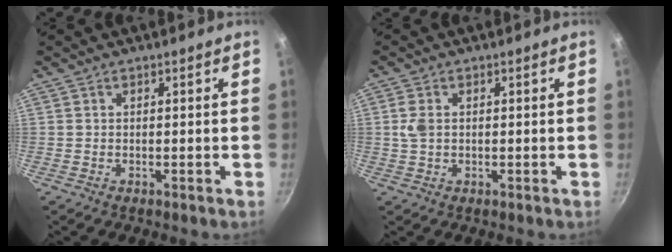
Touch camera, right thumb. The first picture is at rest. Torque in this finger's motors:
{"motor_torque": [0.37, 0.29, 0.59, 0.14, 0.07]}